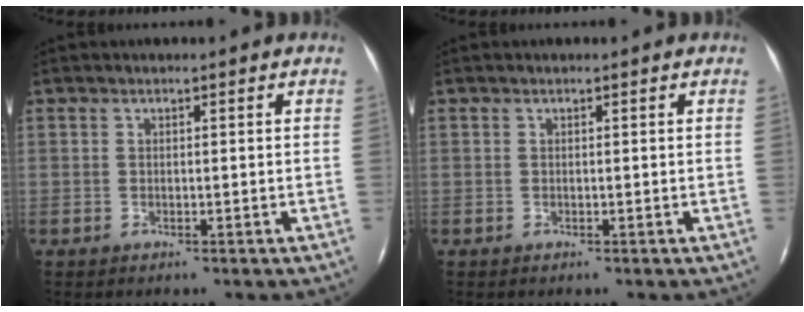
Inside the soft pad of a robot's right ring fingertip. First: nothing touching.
{"total": 0.0}